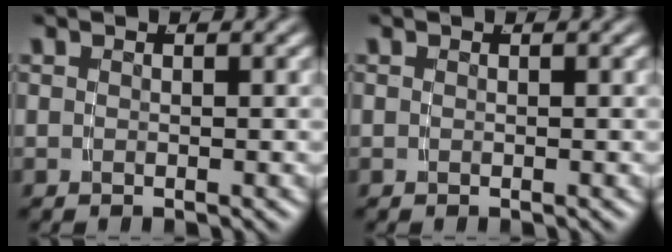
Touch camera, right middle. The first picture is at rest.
{"total": 0.0}